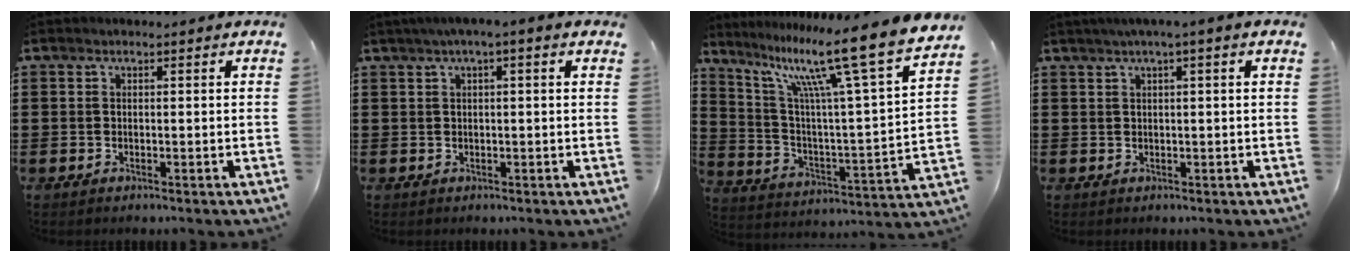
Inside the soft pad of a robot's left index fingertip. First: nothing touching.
{"total": 1.3, "force": [0.1, 0.4, 1.3], "torque": [-0.024, 0.003, -0.001]}
{"total": 14.8, "force": [10.9, 0.6, 10.1], "torque": [-0.202, -0.075, 0.167]}
{"total": 1.4, "force": [0.3, 0.1, 1.3], "torque": [-0.026, 0.000, 0.004]}